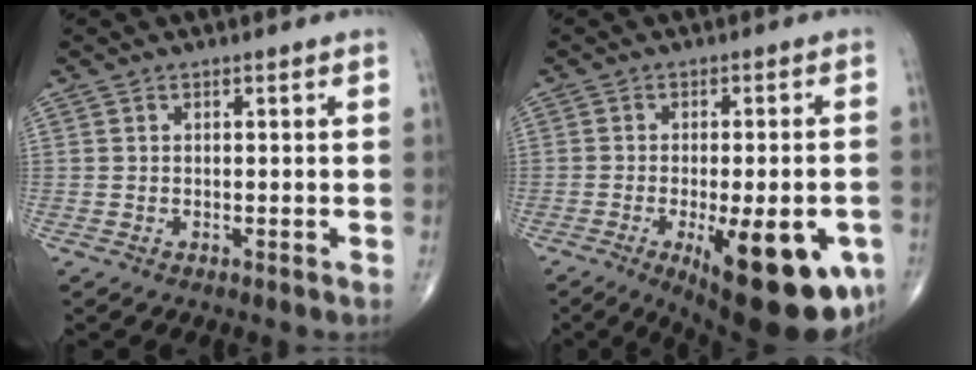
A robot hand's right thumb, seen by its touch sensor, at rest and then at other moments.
{"total": 19.9, "force": [-7.4, 6.9, 17.2], "torque": [-0.182, -0.007, -0.086]}